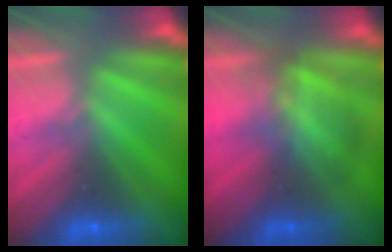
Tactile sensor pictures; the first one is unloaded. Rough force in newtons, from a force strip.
{"total": 2.9}